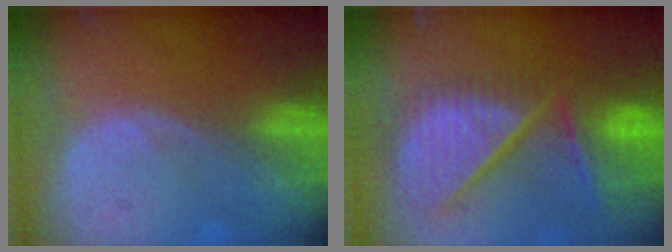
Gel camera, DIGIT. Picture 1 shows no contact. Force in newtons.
{"total": 13.2, "press": 11.0, "slide": 7.3}